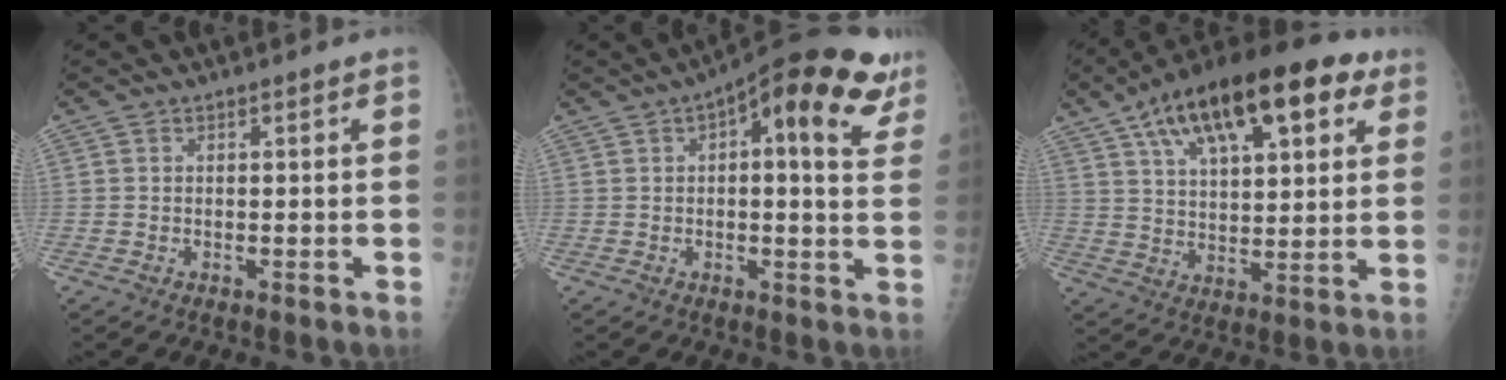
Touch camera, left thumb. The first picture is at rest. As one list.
[{"total": 17.2, "force": [8.0, 6.1, 13.9], "torque": [-0.164, -0.005, 0.099]}, {"total": 22.3, "force": [11.5, 9.9, 16.3], "torque": [-0.241, -0.004, 0.184]}]